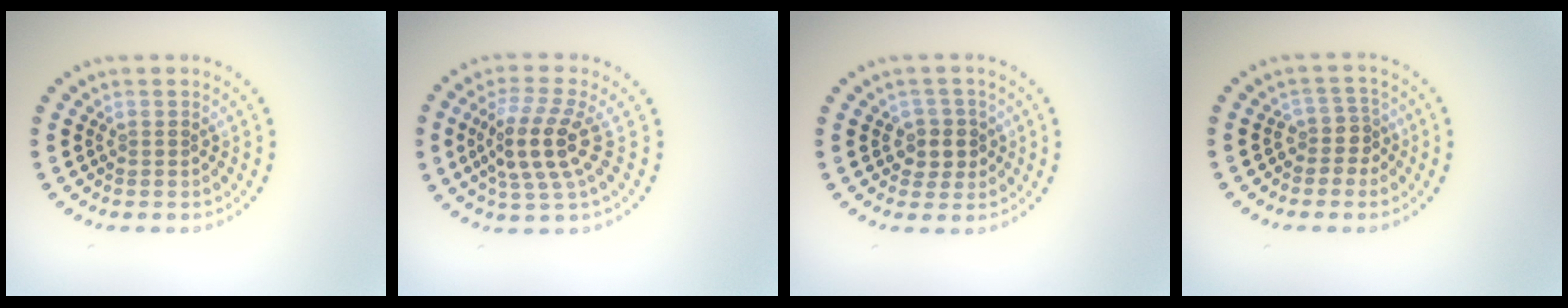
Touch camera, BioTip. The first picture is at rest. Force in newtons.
{"total": 4.4, "press": 3.7, "slide": 2.3}
{"total": 2.2, "press": 2.0, "slide": 1.0}
{"total": 2.3, "press": 1.7, "slide": 1.5}